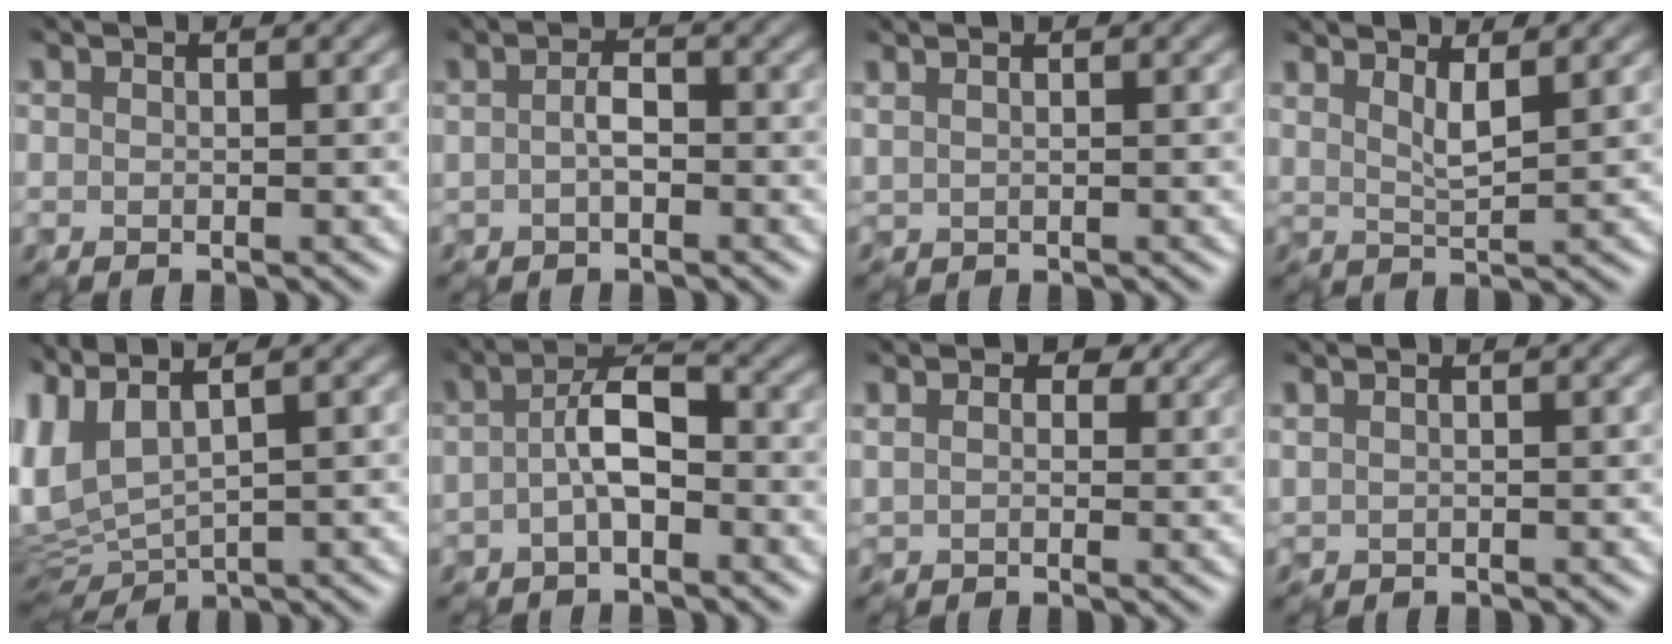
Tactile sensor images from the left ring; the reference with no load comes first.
{"total": 1.4, "force": [-0.3, 0.6, 1.1], "torque": [-0.027, 0.007, -0.010]}
{"total": 1.2, "force": [0.9, 0.6, 0.6], "torque": [-0.004, 0.006, 0.001]}
{"total": 2.2, "force": [1.5, 0.5, 1.6], "torque": [-0.022, -0.003, 0.025]}
{"total": 6.1, "force": [2.3, 2.6, 4.9], "torque": [-0.136, 0.009, 0.044]}
{"total": 3.6, "force": [-0.6, 1.6, 3.1], "torque": [-0.059, 0.013, -0.019]}
{"total": 4.9, "force": [2.6, 3.1, 2.7], "torque": [-0.050, 0.021, 0.035]}
{"total": 0.9, "force": [0.7, 0.5, 0.3], "torque": [-0.002, 0.004, 0.004]}